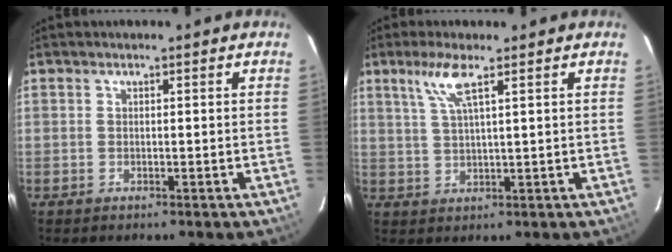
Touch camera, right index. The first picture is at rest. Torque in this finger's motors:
{"motor_torque": [0.25, -0.01, 0.22, 0.09]}